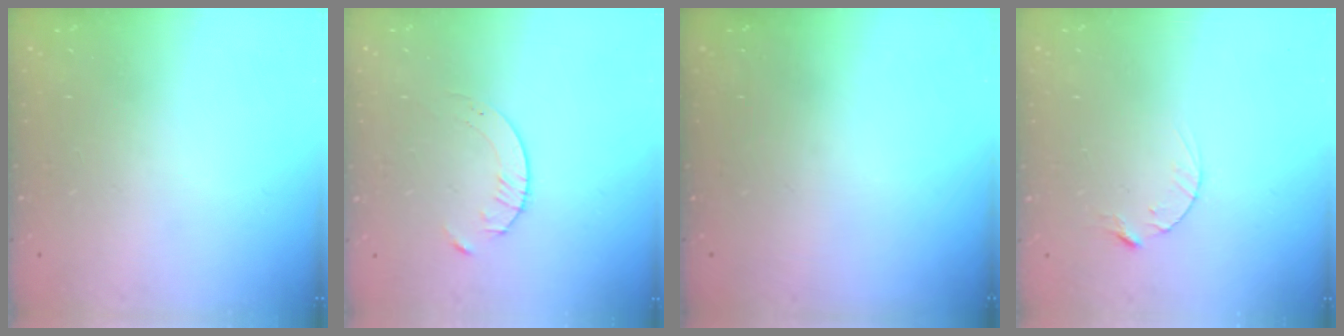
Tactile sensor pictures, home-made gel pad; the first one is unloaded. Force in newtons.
{"total": 4.1, "press": 4.0, "slide": 0.5}
{"total": 0.0}
{"total": 2.8, "press": 2.8, "slide": 0.4}